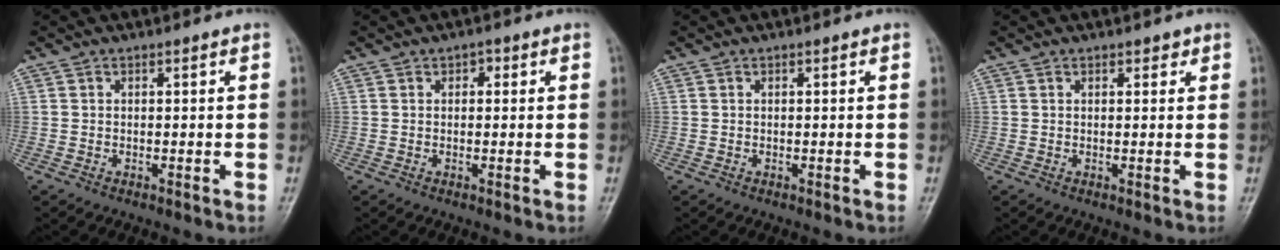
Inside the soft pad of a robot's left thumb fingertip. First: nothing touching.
{"total": 1.4, "force": [0.5, 1.0, 0.8], "torque": [-0.001, 0.003, 0.002]}
{"total": 0.0}
{"total": 1.2, "force": [0.8, 0.7, 0.5], "torque": [0.005, -0.004, 0.007]}